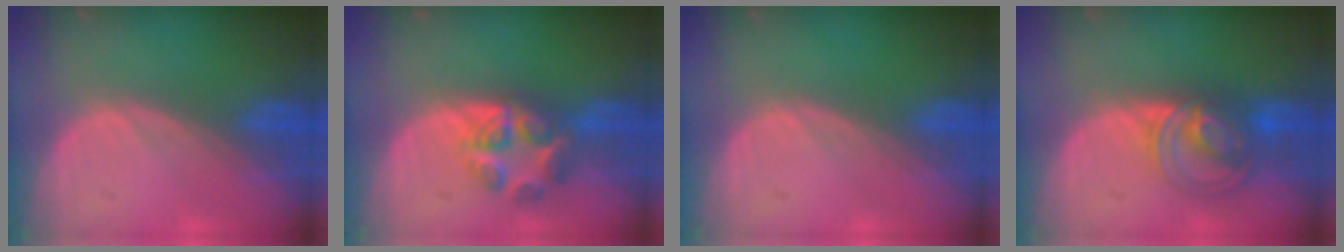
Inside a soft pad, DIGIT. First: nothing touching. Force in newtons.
{"total": 6.4, "press": 5.5, "slide": 3.2}
{"total": 0.0}
{"total": 7.0, "press": 6.5, "slide": 2.6}